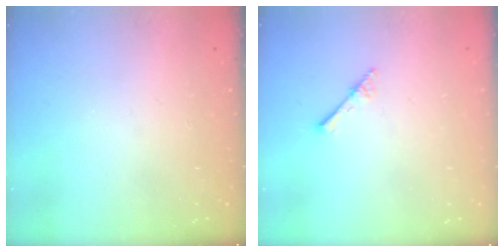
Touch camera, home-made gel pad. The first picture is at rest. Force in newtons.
{"total": 2.3, "press": 2.3, "slide": 0.2}